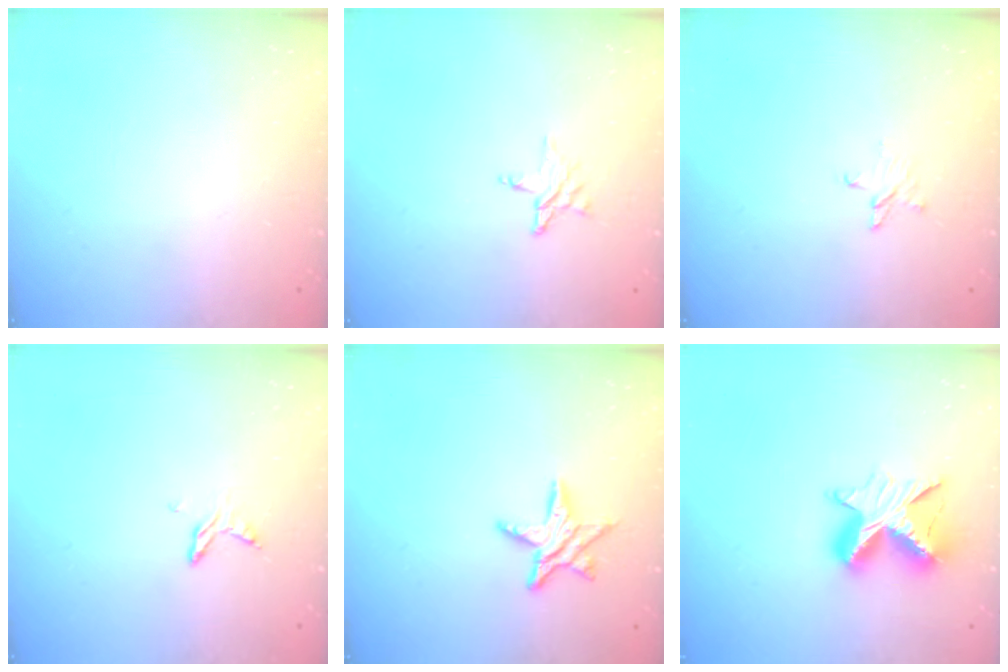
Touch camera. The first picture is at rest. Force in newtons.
{"total": 5.6, "press": 5.5, "slide": 0.5}
{"total": 4.1, "press": 4.1, "slide": 0.4}
{"total": 5.4, "press": 5.4, "slide": 0.5}
{"total": 8.9, "press": 8.9, "slide": 0.5}
{"total": 12.6, "press": 12.6, "slide": 0.8}